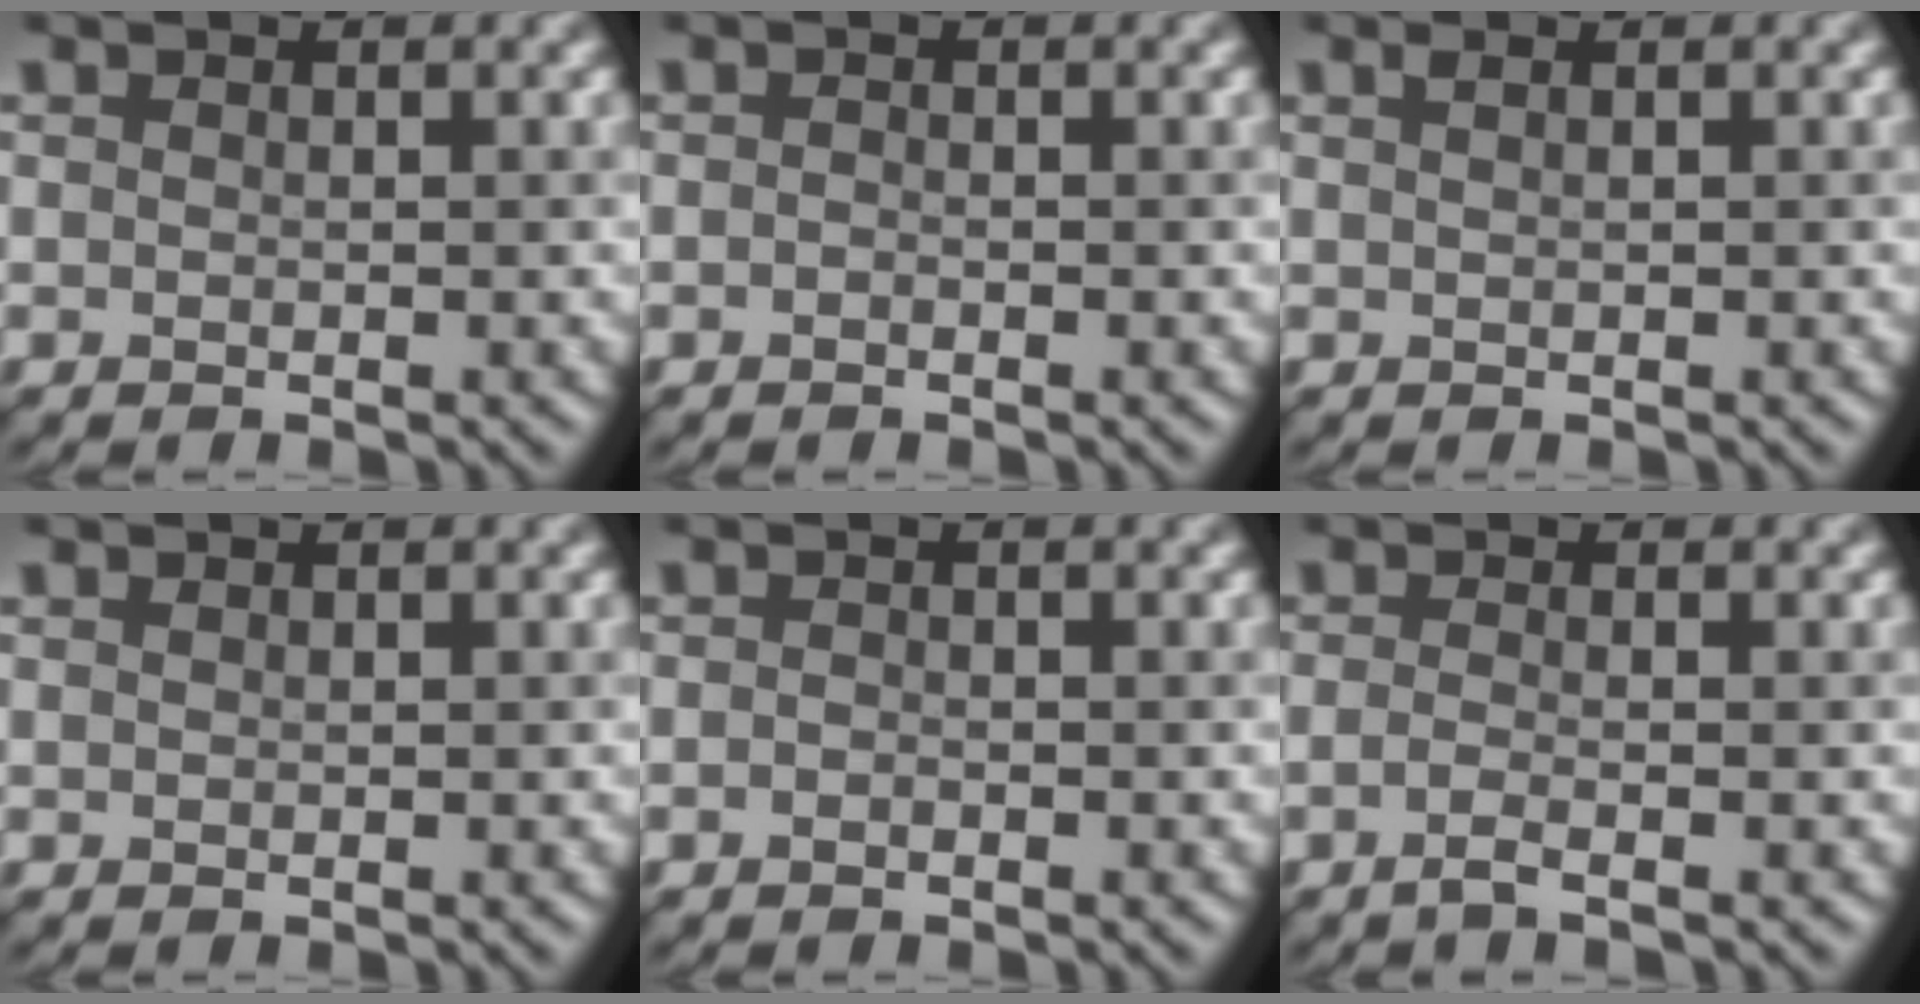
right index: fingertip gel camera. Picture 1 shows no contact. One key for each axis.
{"total": 0.0}
{"total": 0.7, "fx": 0.6, "fy": 0.2, "fz": 0.2, "tx": 0.000, "ty": 0.009, "tz": 0.010}
{"total": 0.6, "fx": 0.5, "fy": 0.1, "fz": -0.2, "tx": 0.007, "ty": 0.007, "tz": 0.009}
{"total": 0.0}
{"total": 1.4, "fx": -0.5, "fy": 0.4, "fz": 1.2, "tx": -0.015, "ty": 0.000, "tz": -0.020}